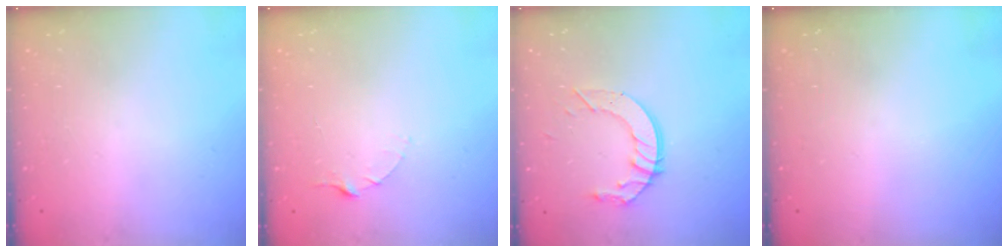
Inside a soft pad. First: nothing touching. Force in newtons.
{"total": 2.5, "press": 2.5, "slide": 0.3}
{"total": 8.9, "press": 8.9, "slide": 0.7}
{"total": 0.0}